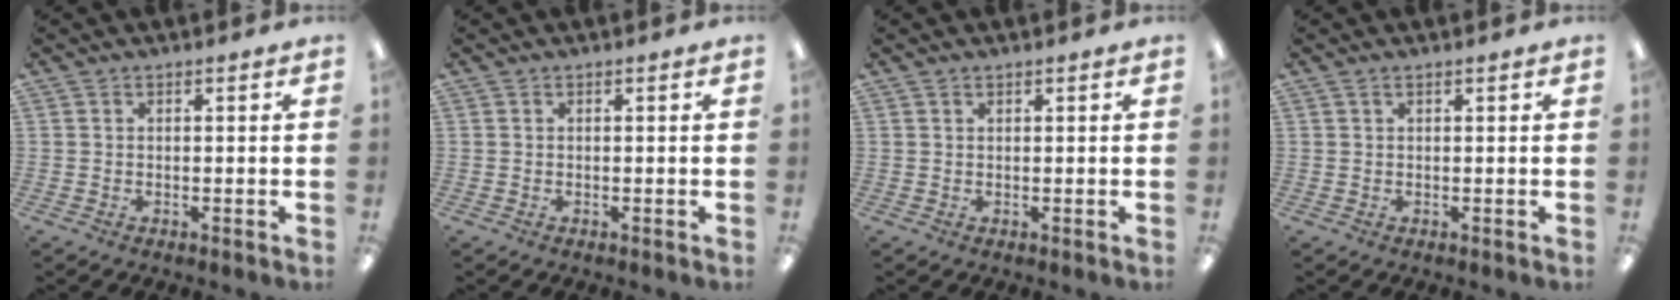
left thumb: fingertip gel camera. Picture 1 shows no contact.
{"total": 0.0}
{"total": 0.6, "force": [0.5, 0.2, 0.3], "torque": [-0.006, 0.002, 0.010]}
{"total": 0.9, "force": [0.6, 0.4, 0.6], "torque": [-0.014, 0.003, 0.011]}